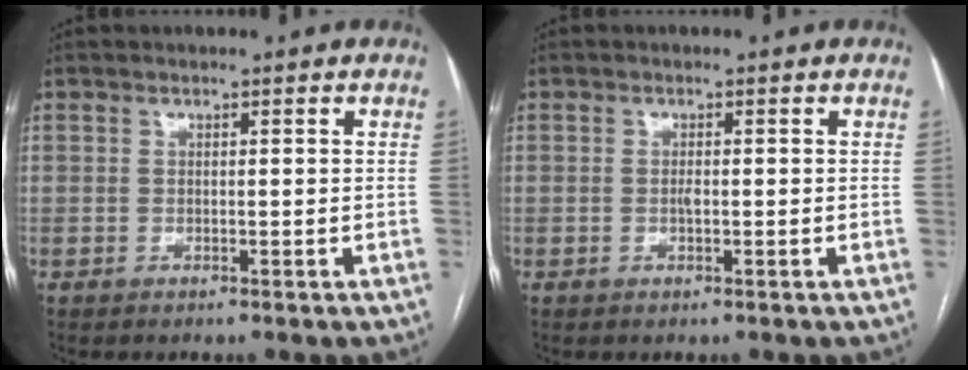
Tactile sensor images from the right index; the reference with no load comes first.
{"total": 0.7, "force": [-0.2, 0.2, 0.7], "torque": [-0.015, 0.000, -0.002]}